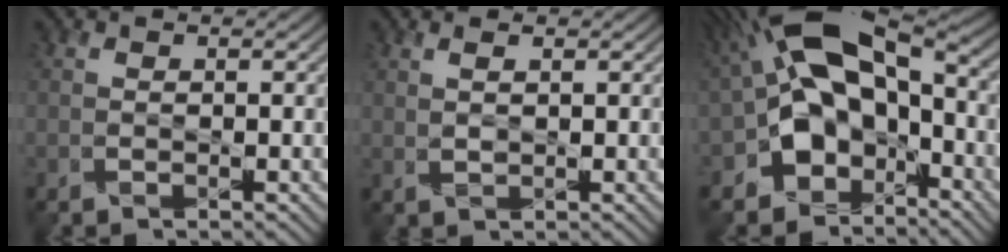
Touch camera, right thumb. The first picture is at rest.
{"total": 1.4, "force": [0.7, 0.4, 1.2], "torque": [-0.032, 0.000, 0.018]}
{"total": 16.3, "force": [-2.6, 10.4, 12.2], "torque": [-0.215, 0.010, -0.066]}